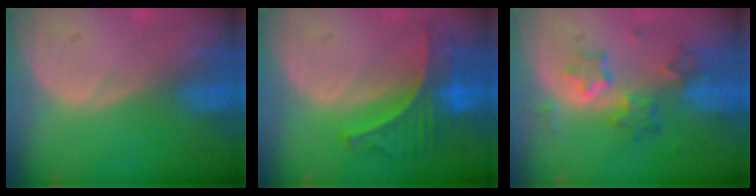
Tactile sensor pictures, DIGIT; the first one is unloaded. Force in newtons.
{"total": 6.9, "press": 6.3, "slide": 2.9}
{"total": 6.4, "press": 5.9, "slide": 2.7}